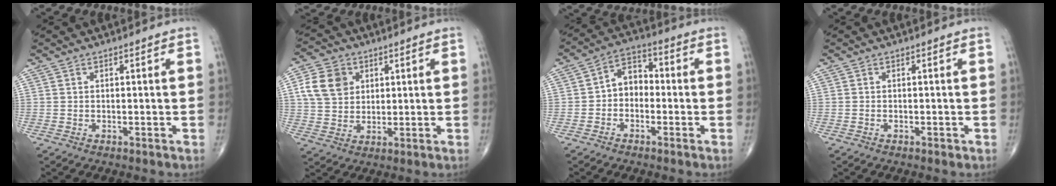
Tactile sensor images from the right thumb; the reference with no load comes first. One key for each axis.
{"total": 8.9, "fx": 2.7, "fy": 7.2, "fz": 4.6, "tx": -0.066, "ty": -0.001, "tz": 0.051}
{"total": 6.1, "fx": -1.0, "fy": 4.6, "fz": 3.9, "tx": -0.039, "ty": 0.028, "tz": -0.036}
{"total": 0.5, "fx": -0.3, "fy": 0.3, "fz": 0.3, "tx": -0.008, "ty": 0.001, "tz": -0.004}